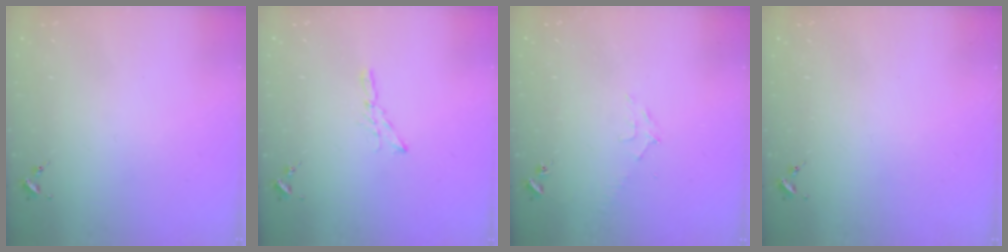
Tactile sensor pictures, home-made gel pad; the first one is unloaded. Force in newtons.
{"total": 4.7, "press": 4.7, "slide": 0.1}
{"total": 6.6, "press": 6.6, "slide": 0.8}
{"total": 0.0}